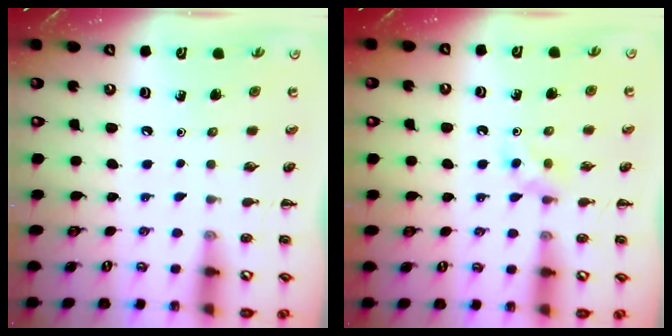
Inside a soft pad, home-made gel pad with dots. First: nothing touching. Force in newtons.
{"total": 4.2, "press": 3.9, "slide": 1.7}